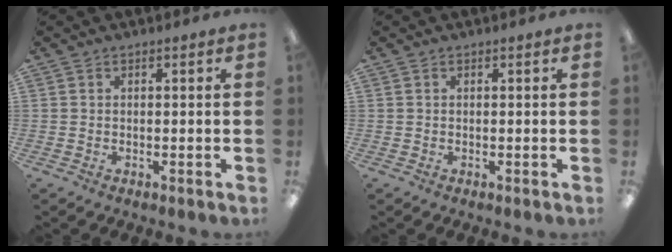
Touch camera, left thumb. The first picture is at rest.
{"total": 0.0}